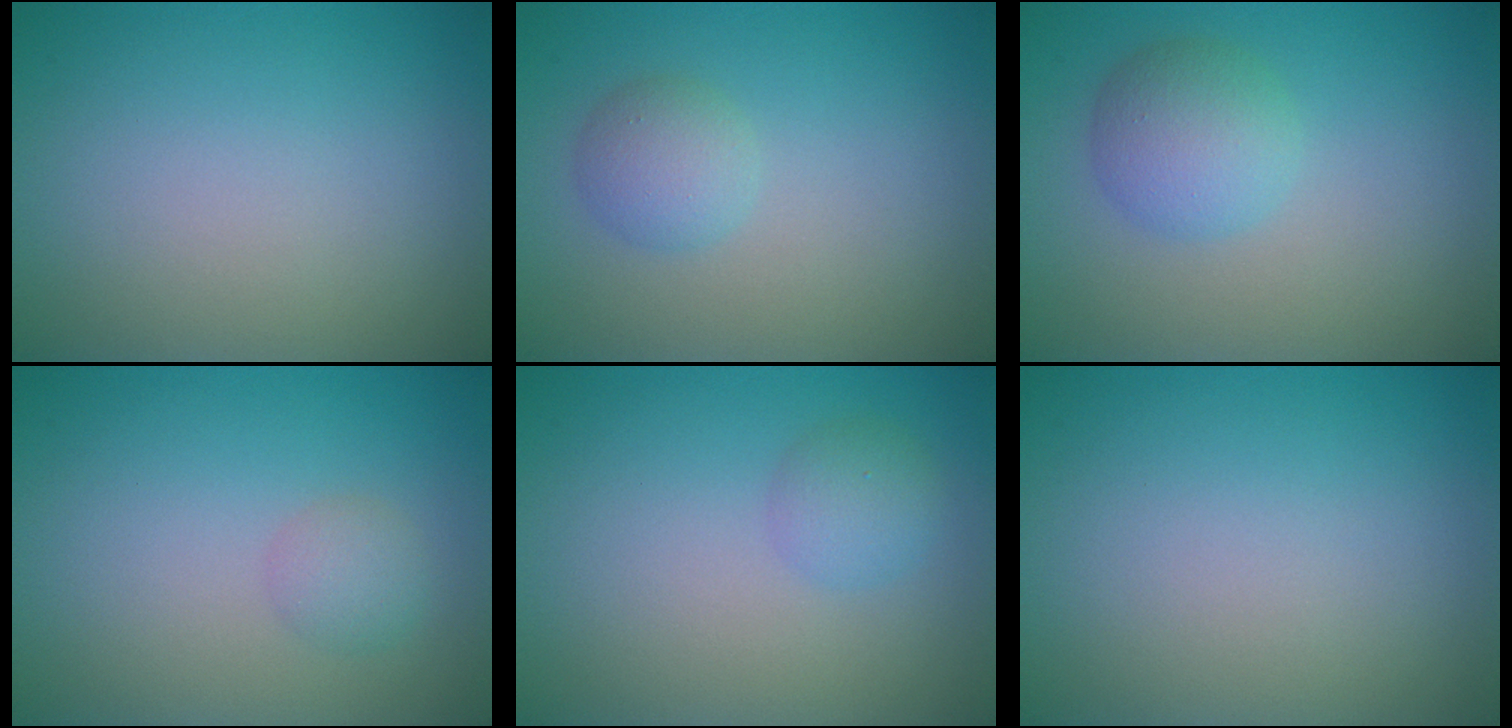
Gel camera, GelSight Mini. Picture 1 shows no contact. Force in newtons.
{"total": 2.2, "press": 2.2, "slide": 0.1}
{"total": 3.5, "press": 3.5, "slide": 0.1}
{"total": 1.5, "press": 1.5, "slide": 0.0}
{"total": 1.9, "press": 1.9, "slide": 0.1}
{"total": 0.0}